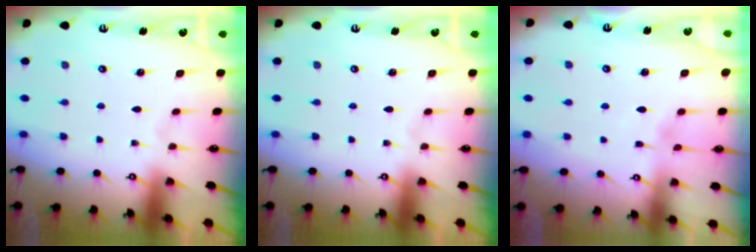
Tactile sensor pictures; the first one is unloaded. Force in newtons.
{"total": 0.0}
{"total": 1.9, "press": 1.9, "slide": 0.4}